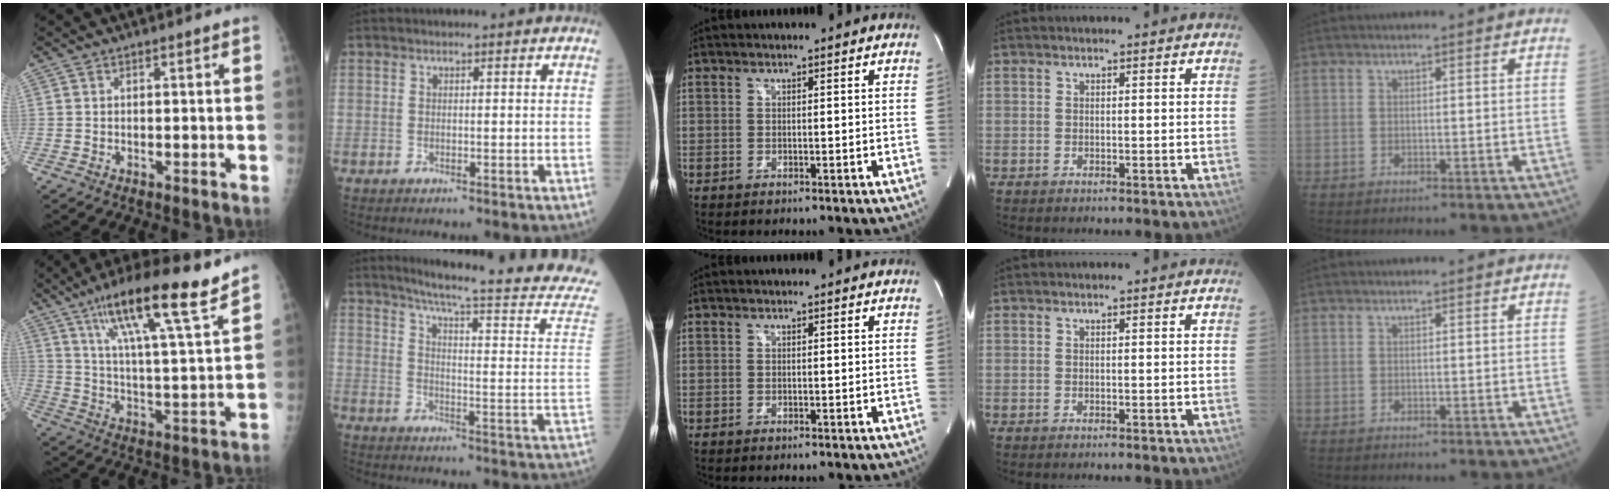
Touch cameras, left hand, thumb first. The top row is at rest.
{"thumb": {"total": 19.1, "force": [12.9, 2.5, 13.9], "torque": [-0.212, -0.050, 0.211]}, "index": {"total": 23.1, "force": [20.8, -1.0, 10.0], "torque": [-0.146, -0.096, 0.253]}}